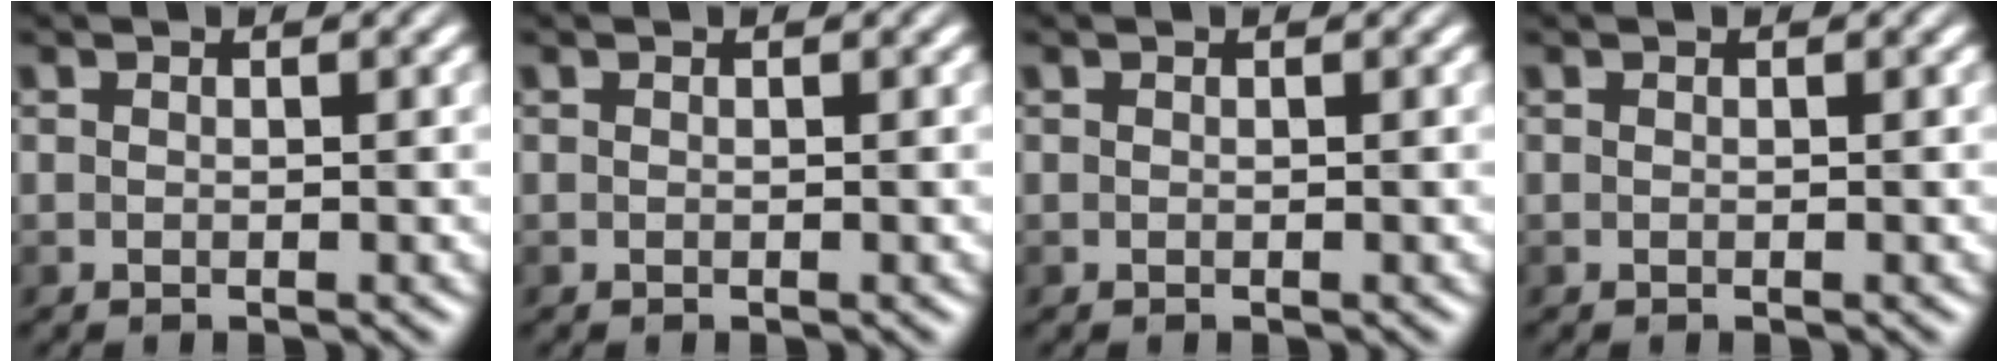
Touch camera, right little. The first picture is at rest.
{"total": 0.0}
{"total": 0.0}
{"total": 0.0}